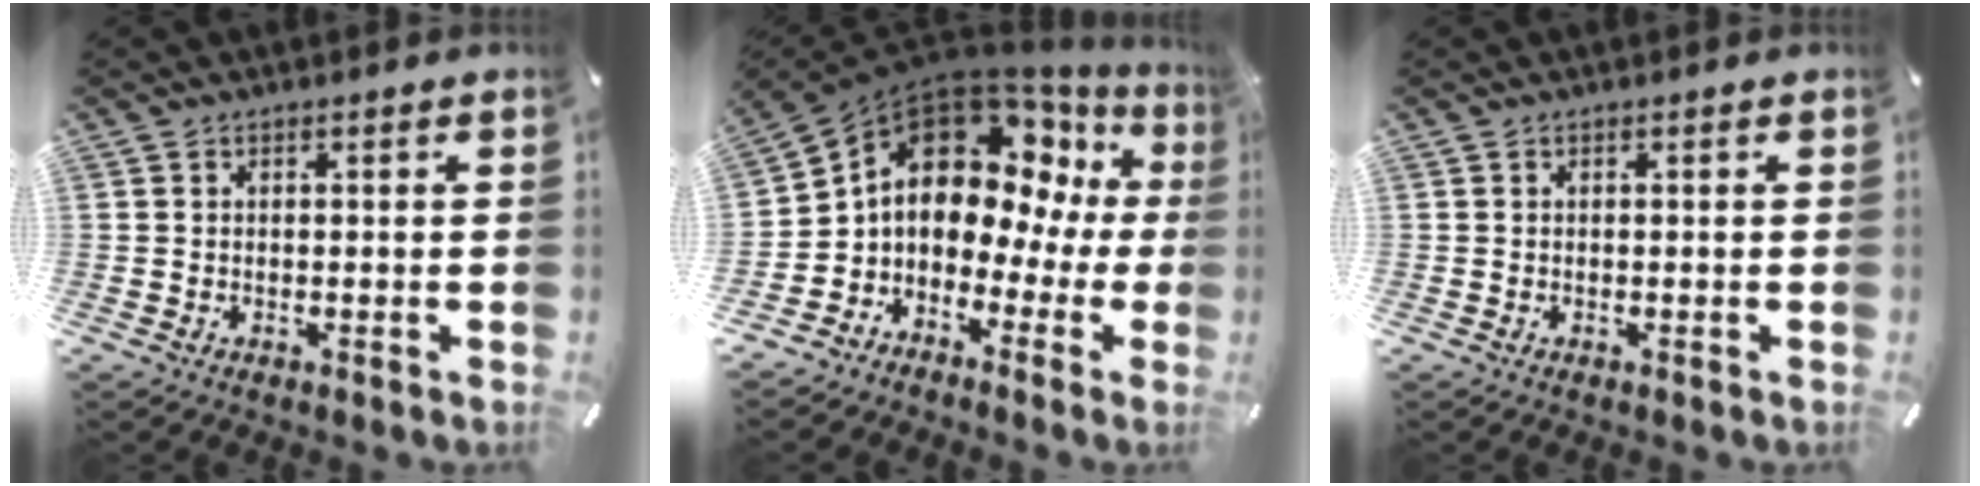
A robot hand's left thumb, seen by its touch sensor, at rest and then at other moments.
{"total": 12.4, "force": [4.6, 9.3, 6.8], "torque": [-0.123, -0.040, 0.075]}
{"total": 0.0}